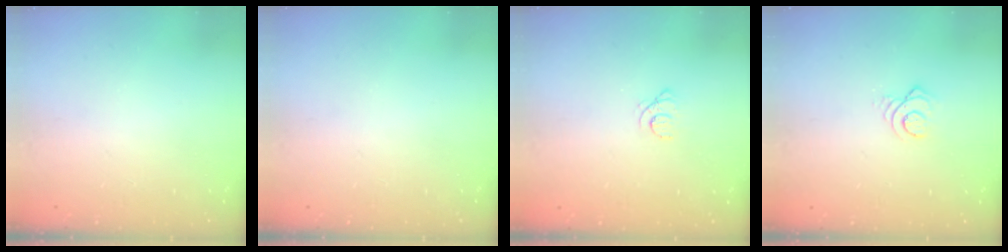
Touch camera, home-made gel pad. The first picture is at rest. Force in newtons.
{"total": 0.0}
{"total": 1.1, "press": 1.1, "slide": 0.1}
{"total": 3.8, "press": 3.8, "slide": 0.2}